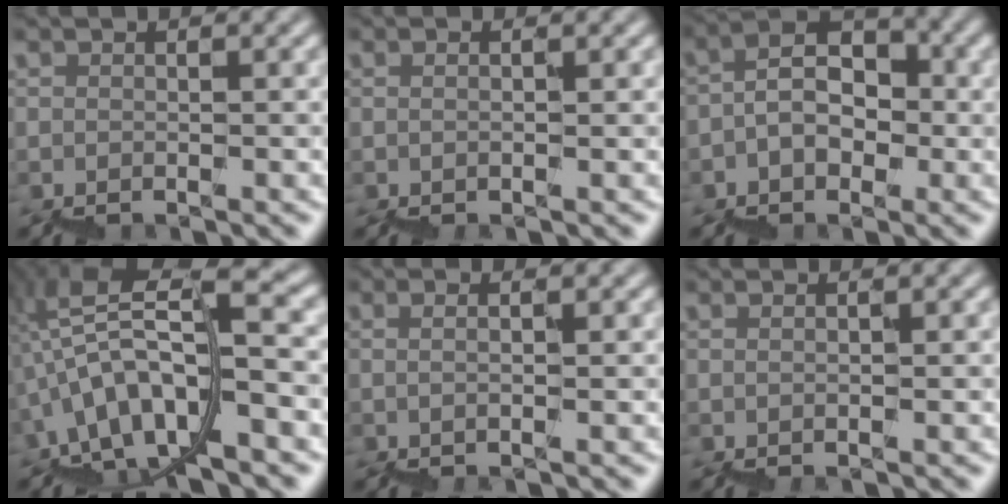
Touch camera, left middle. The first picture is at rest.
{"total": 0.9, "force": [0.2, 0.1, 0.8], "torque": [-0.011, 0.001, 0.000]}
{"total": 3.4, "force": [-0.6, 2.6, 2.1], "torque": [-0.027, 0.012, -0.021]}
{"total": 10.1, "force": [0.3, 3.5, 9.5], "torque": [-0.162, 0.028, 0.012]}
{"total": 1.5, "force": [0.3, 0.2, 1.4], "torque": [-0.025, 0.004, 0.005]}
{"total": 0.6, "force": [0.2, 0.0, 0.6], "torque": [-0.007, 0.001, 0.000]}